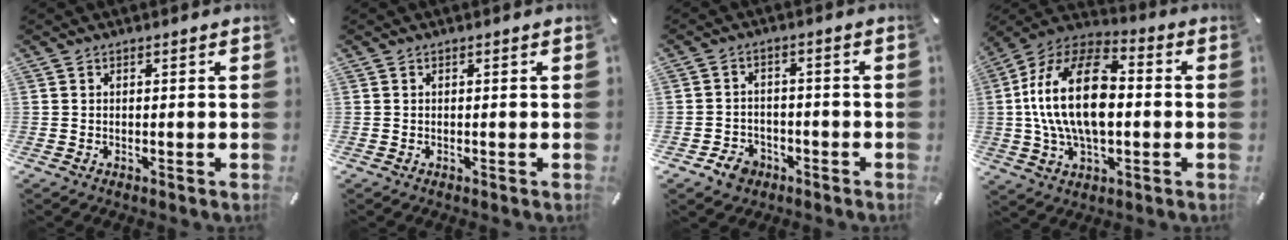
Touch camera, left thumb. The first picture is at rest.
{"total": 0.0}
{"total": 5.3, "force": [-3.0, 4.0, 1.7], "torque": [-0.037, 0.015, -0.057]}
{"total": 20.9, "force": [-0.2, 13.1, 16.3], "torque": [-0.346, 0.010, -0.009]}